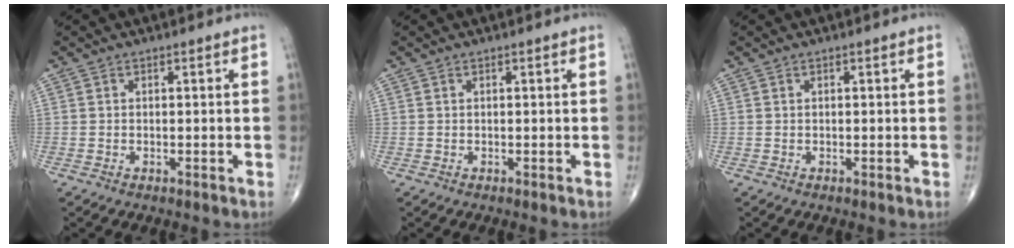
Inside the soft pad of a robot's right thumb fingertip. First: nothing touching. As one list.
[{"total": 0.0}, {"total": 0.0}]